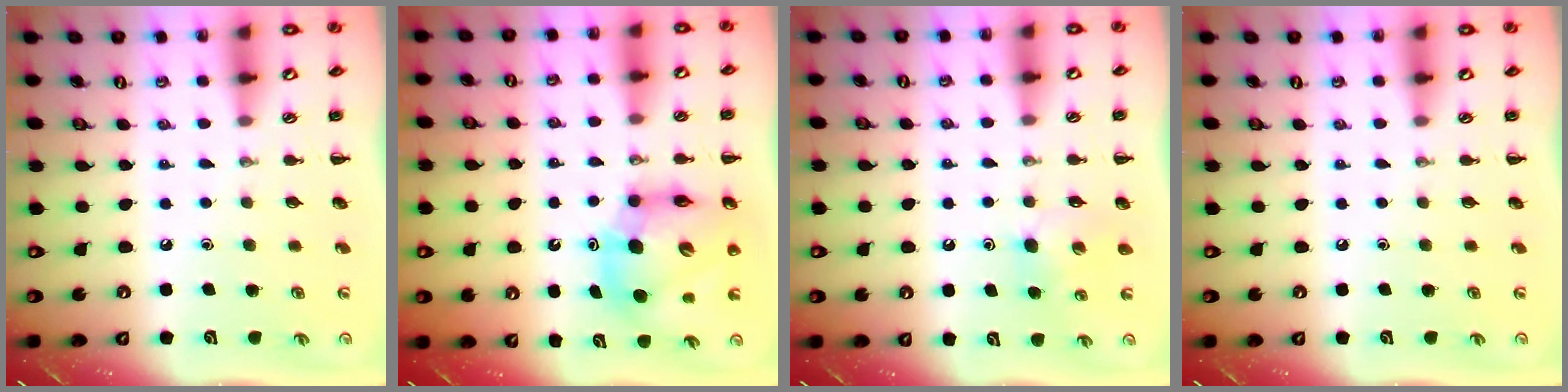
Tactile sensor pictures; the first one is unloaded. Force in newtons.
{"total": 12.5, "press": 12.0, "slide": 3.5}
{"total": 5.4, "press": 5.2, "slide": 1.4}
{"total": 0.0}